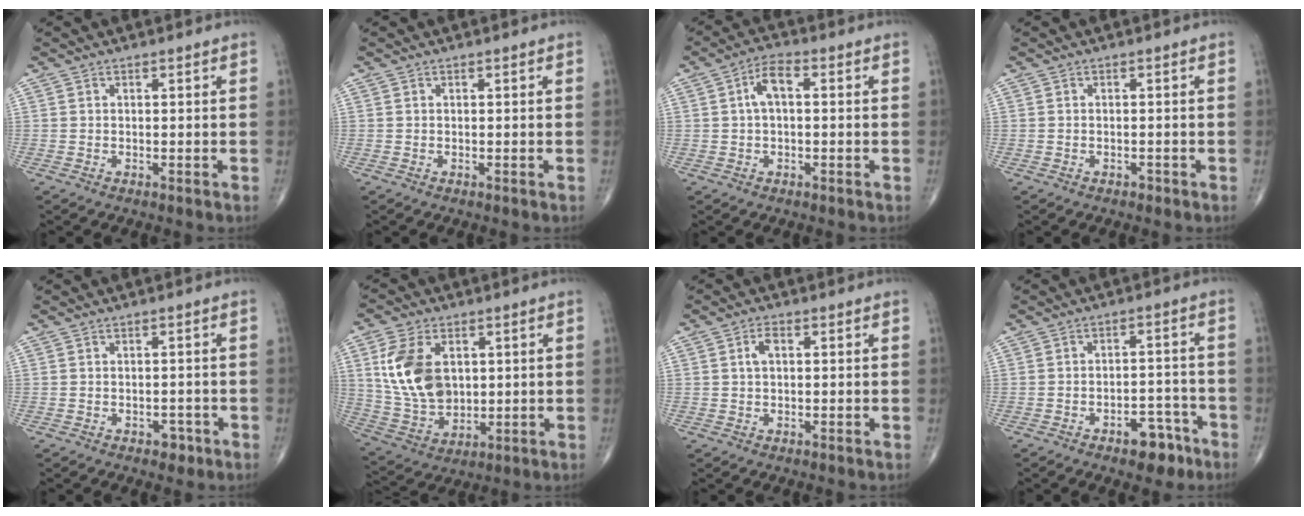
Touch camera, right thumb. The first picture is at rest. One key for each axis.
{"total": 0.0}
{"total": 5.0, "fx": 0.5, "fy": 2.4, "fz": 4.4, "tx": -0.081, "ty": 0.019, "tz": 0.002}
{"total": 0.8, "fx": -0.6, "fy": 0.5, "fz": 0.2, "tx": -0.005, "ty": 0.002, "tz": -0.010}
{"total": 2.3, "fx": -1.3, "fy": 1.5, "fz": 1.2, "tx": -0.007, "ty": 0.006, "tz": -0.013}
{"total": 14.0, "fx": 3.2, "fy": 9.3, "fz": 10.0, "tx": -0.181, "ty": -0.011, "tz": 0.073}
{"total": 2.5, "fx": 0.4, "fy": 1.3, "fz": 2.1, "tx": -0.038, "ty": 0.009, "tz": 0.005}
{"total": 6.9, "fx": -4.3, "fy": 3.6, "fz": 4.1, "tx": -0.034, "ty": 0.036, "tz": -0.057}